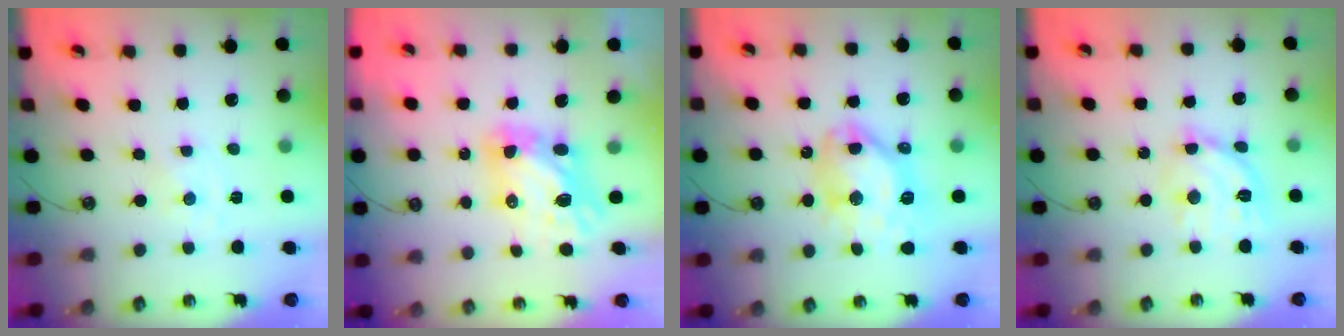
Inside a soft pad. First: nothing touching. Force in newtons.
{"total": 9.8, "press": 9.7, "slide": 1.1}
{"total": 14.3, "press": 14.2, "slide": 1.5}
{"total": 14.8, "press": 14.8, "slide": 1.1}